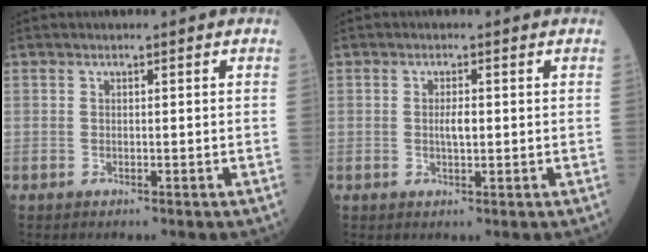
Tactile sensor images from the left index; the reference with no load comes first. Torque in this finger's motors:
{"motor_torque": [0.47, 0.08, 0.02, 0.05]}